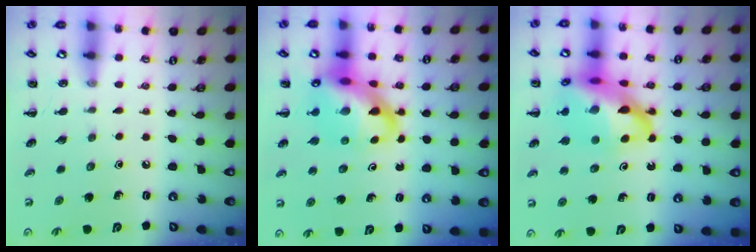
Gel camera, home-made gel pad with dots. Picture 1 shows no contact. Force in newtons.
{"total": 14.5, "press": 13.9, "slide": 4.0}
{"total": 22.0, "press": 21.5, "slide": 4.6}